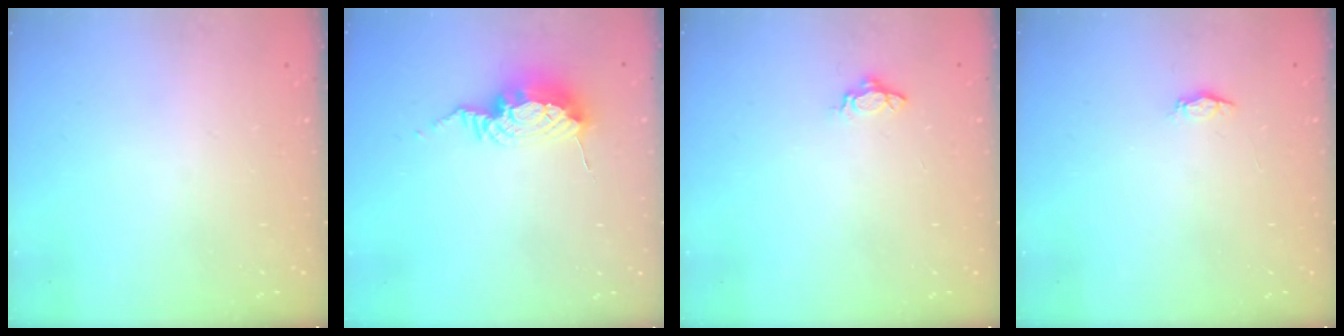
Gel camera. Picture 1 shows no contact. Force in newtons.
{"total": 10.0, "press": 10.0, "slide": 1.1}
{"total": 5.2, "press": 5.2, "slide": 0.7}
{"total": 2.2, "press": 2.1, "slide": 0.3}